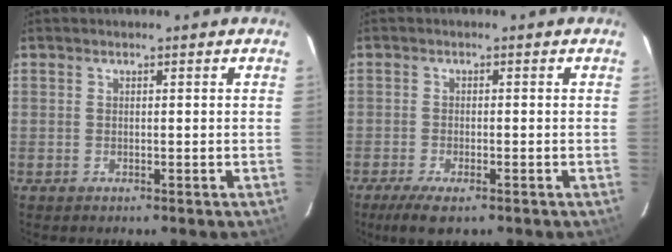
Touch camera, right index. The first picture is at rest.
{"total": 5.9, "force": [-3.9, 1.9, 4.0], "torque": [-0.094, -0.021, -0.070]}